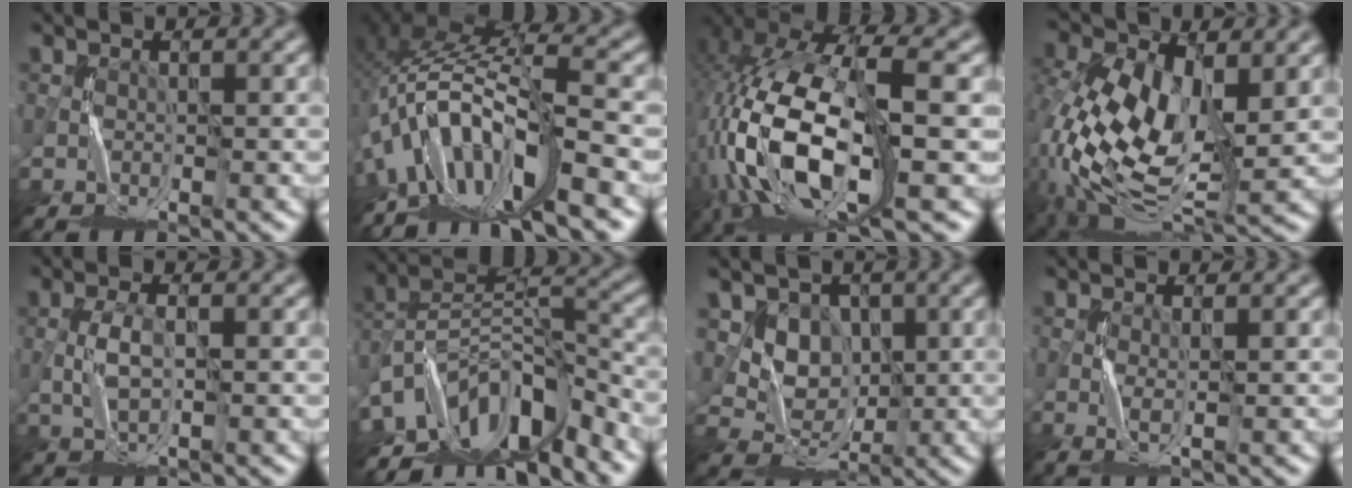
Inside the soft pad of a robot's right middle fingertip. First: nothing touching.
{"total": 12.0, "force": [-6.8, 3.8, 9.2], "torque": [-0.179, 0.008, -0.118]}
{"total": 15.4, "force": [-3.4, 6.7, 13.4], "torque": [-0.310, 0.001, -0.058]}
{"total": 11.3, "force": [-0.3, 6.8, 8.9], "torque": [-0.194, -0.009, -0.009]}
{"total": 1.9, "force": [0.2, 0.6, 1.8], "torque": [-0.046, 0.002, 0.004]}
{"total": 11.3, "force": [-8.4, 4.6, 6.0], "torque": [-0.102, 0.009, -0.152]}
{"total": 4.5, "force": [1.7, 3.6, 2.0], "torque": [-0.046, -0.014, 0.038]}
{"total": 0.9, "force": [0.2, 0.0, 0.9], "torque": [-0.025, -0.001, 0.005]}